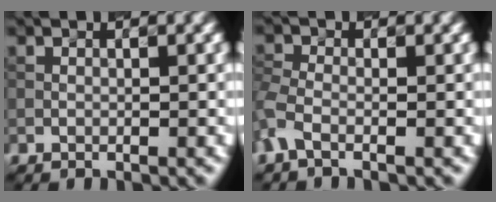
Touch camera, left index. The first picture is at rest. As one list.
[{"total": 2.1, "force": [-1.2, 1.0, 1.4], "torque": [-0.040, 0.000, -0.037]}]